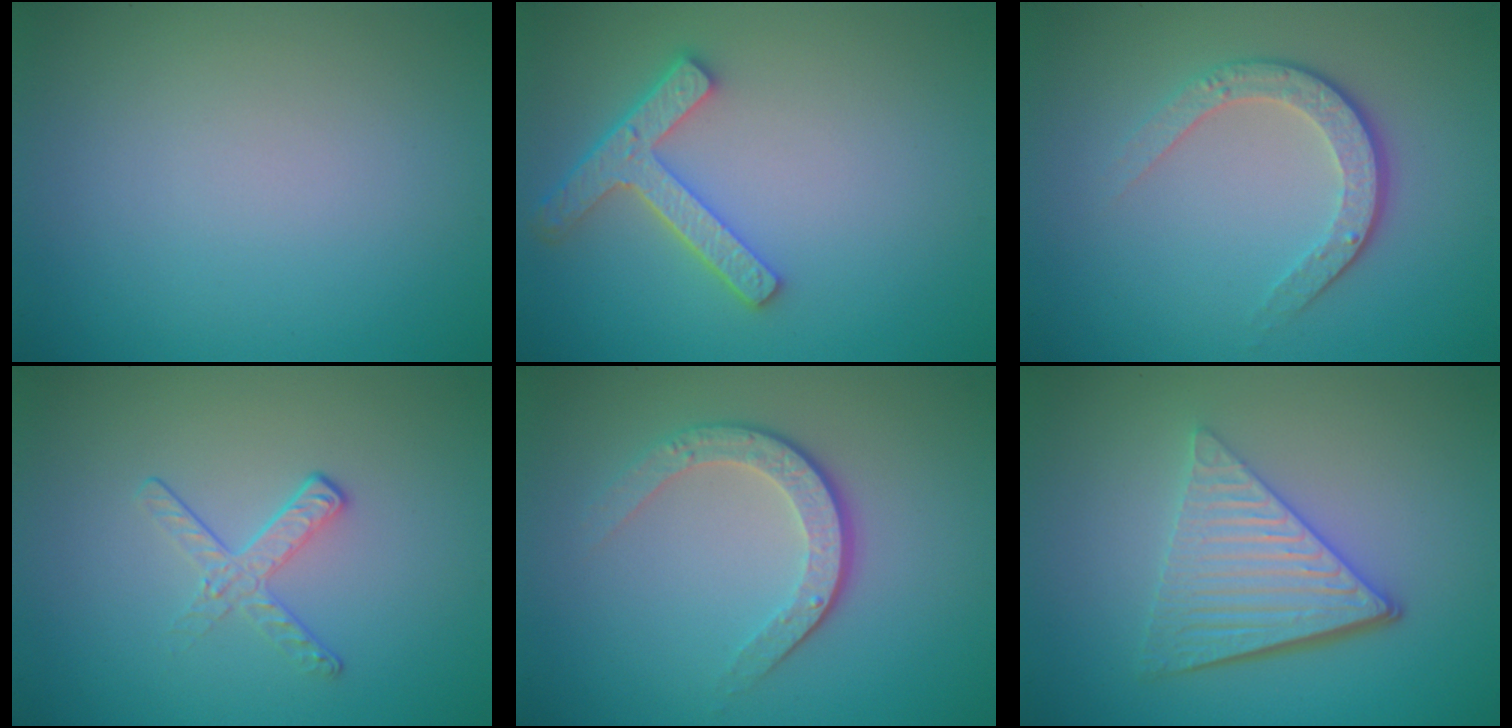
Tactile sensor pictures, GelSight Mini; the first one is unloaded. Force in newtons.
{"total": 4.3, "press": 3.4, "slide": 2.6}
{"total": 3.5, "press": 2.7, "slide": 2.3}
{"total": 1.9, "press": 1.1, "slide": 1.6}
{"total": 3.6, "press": 2.5, "slide": 2.6}
{"total": 5.8, "press": 4.1, "slide": 4.1}